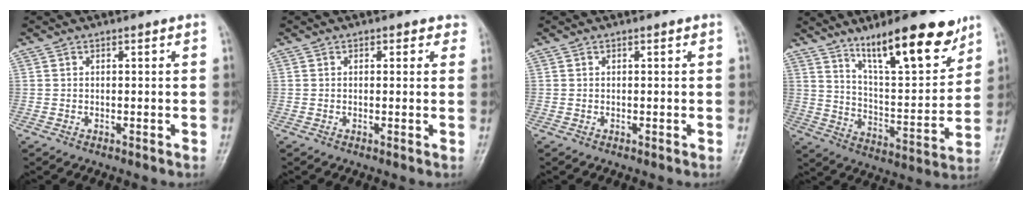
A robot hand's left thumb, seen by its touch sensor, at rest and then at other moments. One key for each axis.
{"total": 2.1, "fx": 1.2, "fy": 1.5, "fz": 0.9, "tx": 0.020, "ty": -0.001, "tz": 0.006}
{"total": 0.0}
{"total": 18.0, "fx": 12.1, "fy": 4.9, "fz": 12.4, "tx": -0.157, "ty": -0.071, "tz": 0.205}